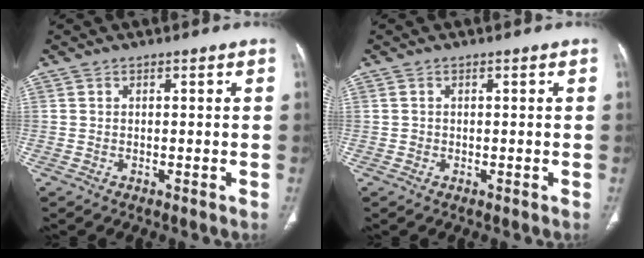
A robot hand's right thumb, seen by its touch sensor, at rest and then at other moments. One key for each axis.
{"total": 0.5, "fx": 0.0, "fy": 0.5, "fz": 0.1, "tx": -0.001, "ty": 0.003, "tz": 0.000}